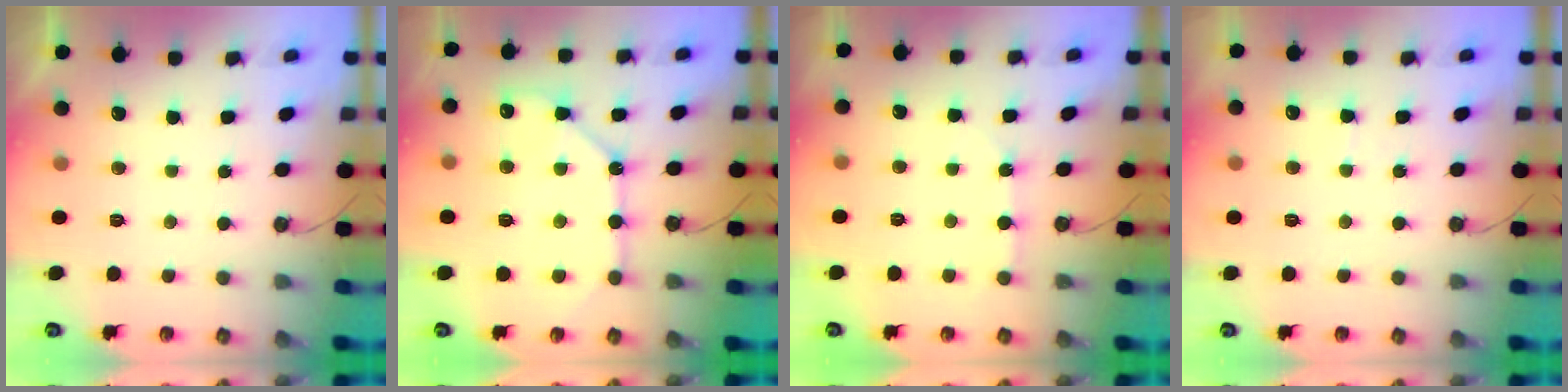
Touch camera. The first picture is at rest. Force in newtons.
{"total": 11.1, "press": 11.1, "slide": 1.1}
{"total": 3.5, "press": 3.5, "slide": 0.2}
{"total": 3.8, "press": 3.8, "slide": 0.3}